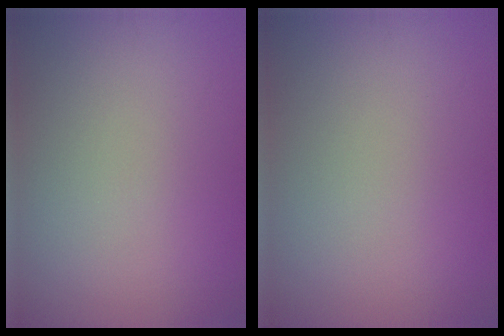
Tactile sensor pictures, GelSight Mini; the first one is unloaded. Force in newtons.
{"total": 0.0}